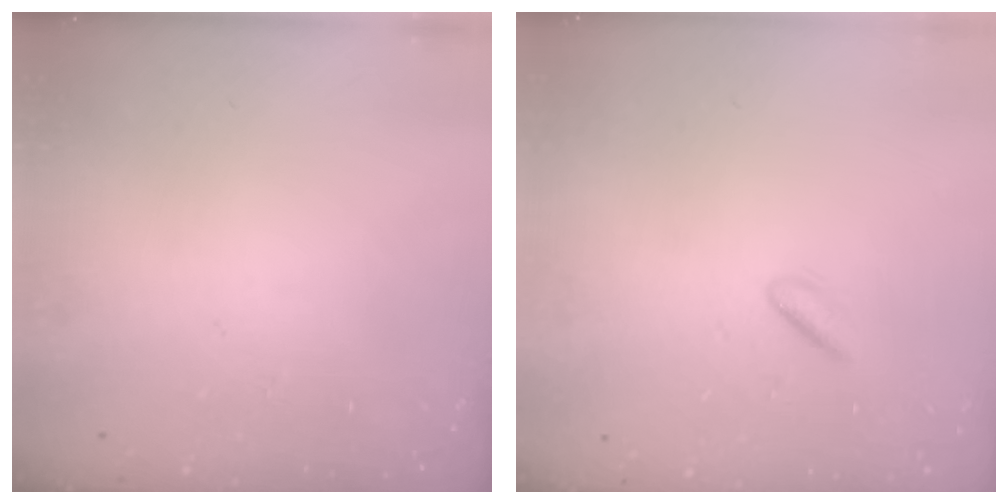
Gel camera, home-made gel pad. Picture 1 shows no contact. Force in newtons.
{"total": 1.9, "press": 1.7, "slide": 0.9}